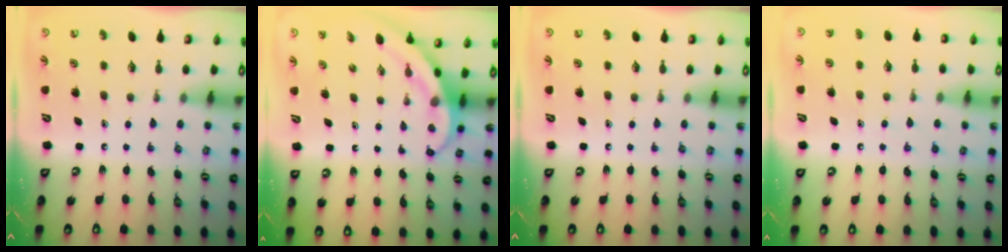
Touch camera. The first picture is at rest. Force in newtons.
{"total": 4.0, "press": 3.9, "slide": 0.4}
{"total": 0.0}
{"total": 6.5, "press": 6.5, "slide": 0.7}